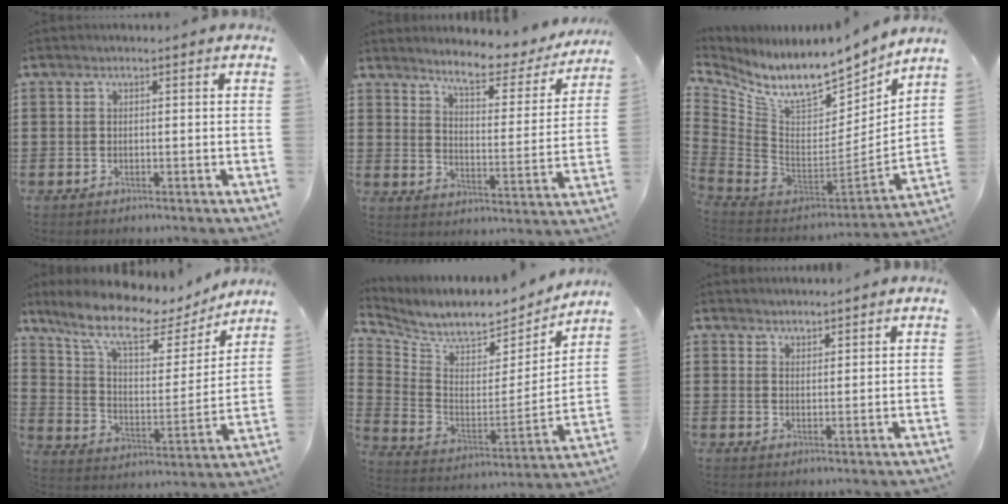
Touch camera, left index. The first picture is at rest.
{"total": 6.4, "force": [5.8, 0.9, 2.7], "torque": [-0.063, -0.040, 0.092]}
{"total": 10.3, "force": [8.3, 2.6, 5.6], "torque": [-0.128, -0.078, 0.144]}
{"total": 10.4, "force": [8.0, 3.1, 5.8], "torque": [-0.141, -0.044, 0.136]}
{"total": 6.7, "force": [6.3, 1.3, 2.1], "torque": [-0.076, -0.058, 0.105]}
{"total": 2.2, "force": [2.1, 0.2, -0.4], "torque": [0.003, -0.002, 0.042]}